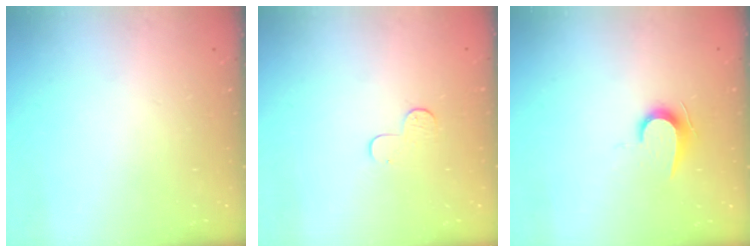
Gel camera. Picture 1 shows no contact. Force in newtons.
{"total": 5.1, "press": 5.1, "slide": 0.5}
{"total": 7.2, "press": 7.2, "slide": 0.7}